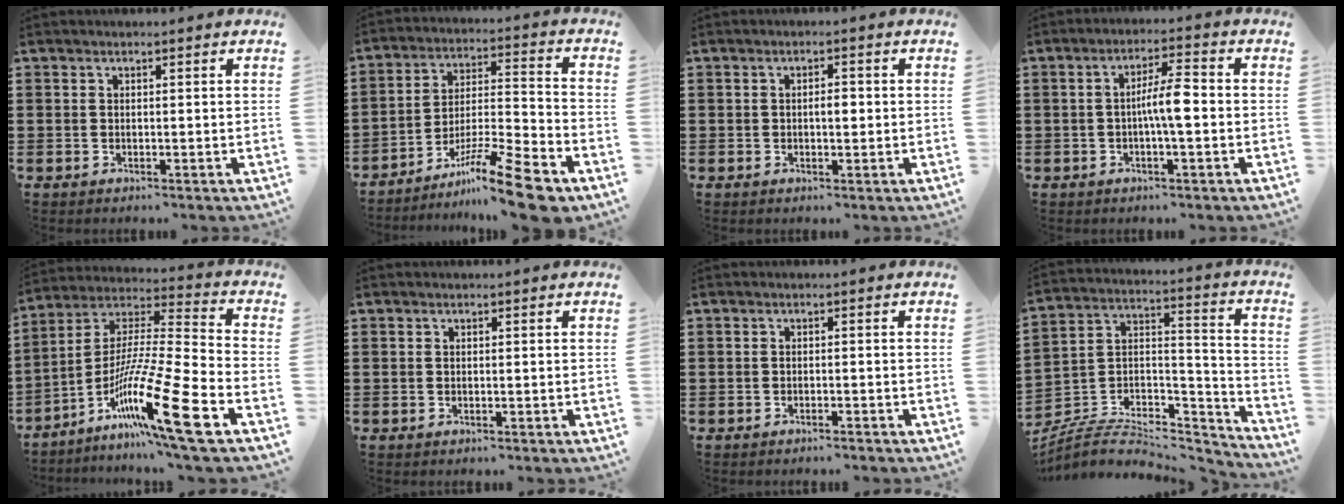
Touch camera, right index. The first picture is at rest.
{"total": 13.1, "force": [-9.9, 1.2, 8.5], "torque": [-0.130, 0.032, -0.183]}
{"total": 2.1, "force": [-0.1, 0.8, 1.9], "torque": [-0.035, 0.003, -0.003]}
{"total": 5.6, "force": [-0.7, 1.1, 5.5], "torque": [-0.105, 0.004, -0.018]}
{"total": 17.8, "force": [-9.5, 1.1, 15.0], "torque": [-0.293, -0.004, -0.171]}
{"total": 0.0}
{"total": 0.7, "force": [-0.7, -0.2, 0.2], "torque": [-0.005, -0.001, -0.013]}
{"total": 6.2, "force": [-5.0, 3.0, 2.1], "torque": [-0.052, 0.002, -0.102]}